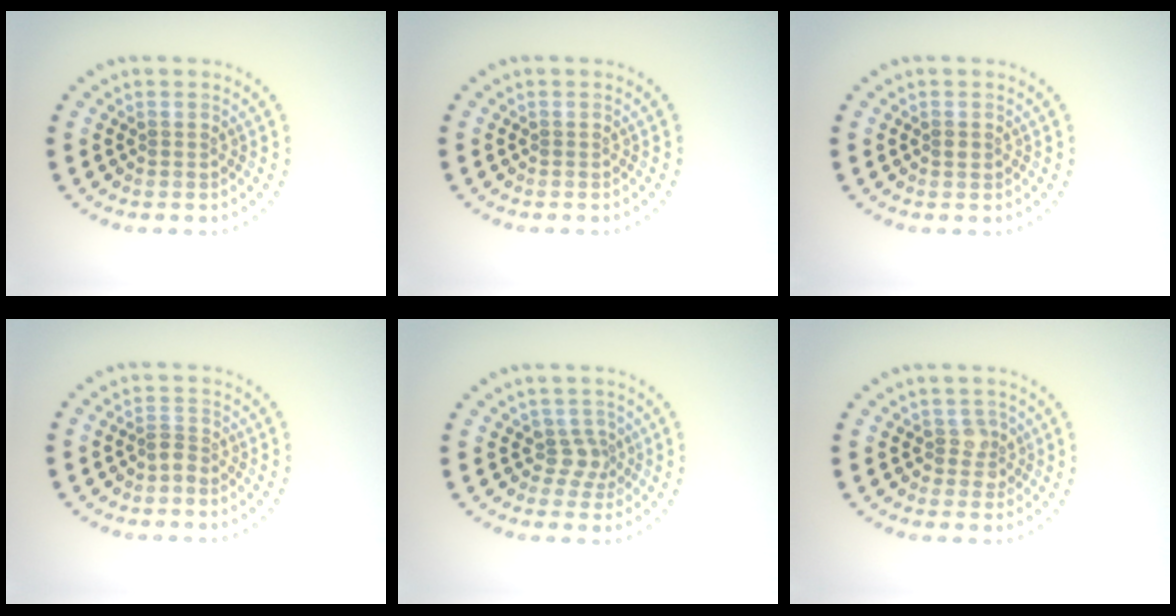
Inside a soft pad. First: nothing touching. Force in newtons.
{"total": 0.0}
{"total": 0.9, "press": 0.9, "slide": 0.0}
{"total": 1.1, "press": 0.8, "slide": 0.8}
{"total": 1.9, "press": 1.4, "slide": 1.4}
{"total": 1.8, "press": 1.5, "slide": 1.0}